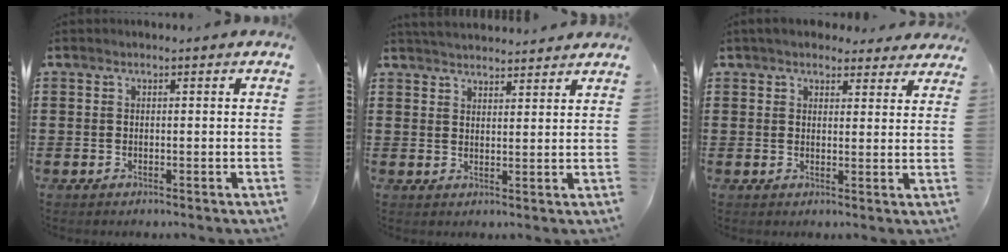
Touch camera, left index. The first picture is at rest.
{"total": 3.2, "force": [3.2, 0.0, 0.2], "torque": [-0.013, -0.009, 0.061]}
{"total": 4.0, "force": [3.5, 1.3, 1.2], "torque": [-0.034, -0.006, 0.066]}